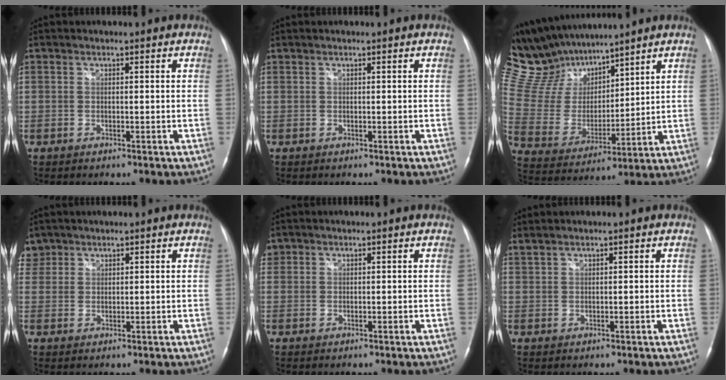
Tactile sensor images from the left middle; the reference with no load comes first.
{"total": 0.0}
{"total": 17.0, "force": [14.9, 5.6, 5.9], "torque": [-0.132, 0.028, 0.295]}
{"total": 3.2, "force": [2.5, 1.9, -0.3], "torque": [0.012, 0.008, 0.049]}
{"total": 1.4, "force": [0.9, 1.1, 0.0], "torque": [0.007, 0.010, 0.015]}
{"total": 1.5, "force": [1.4, -0.2, 0.5], "torque": [-0.021, 0.015, 0.035]}